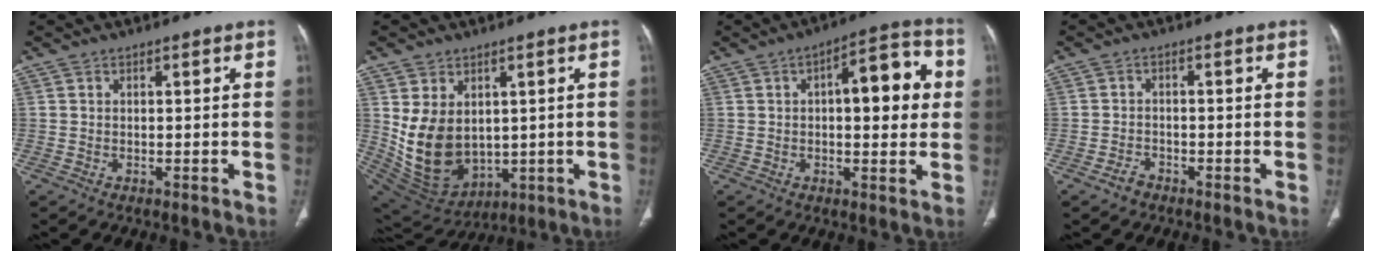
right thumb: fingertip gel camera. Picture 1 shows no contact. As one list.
[{"total": 13.4, "force": [1.3, 9.8, 9.1], "torque": [-0.146, -0.016, 0.064]}, {"total": 12.7, "force": [1.9, 5.3, 11.4], "torque": [-0.122, 0.020, 0.022]}, {"total": 2.1, "force": [-1.6, 1.2, 0.5], "torque": [-0.009, 0.011, -0.028]}]